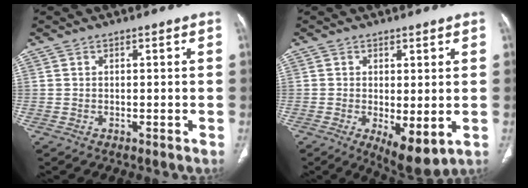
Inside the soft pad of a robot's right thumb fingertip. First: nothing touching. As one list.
[{"total": 7.6, "force": [-1.6, 3.1, 6.7], "torque": [-0.103, -0.023, -0.017]}]